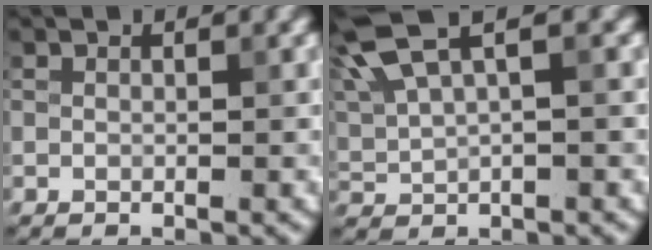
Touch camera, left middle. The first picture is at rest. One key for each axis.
{"total": 6.5, "fx": 3.8, "fy": 2.2, "fz": 4.8, "tx": -0.115, "ty": 0.020, "tz": 0.074}